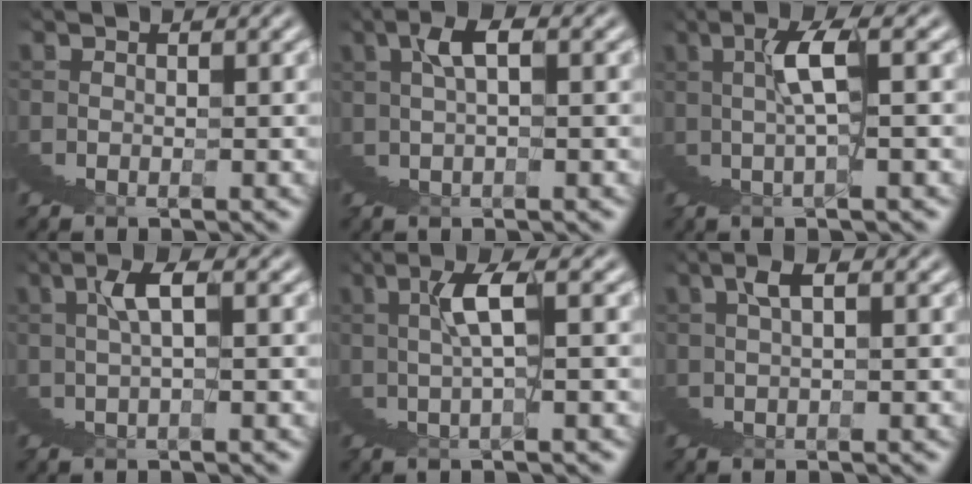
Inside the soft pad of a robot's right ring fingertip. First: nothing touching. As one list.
[{"total": 3.5, "force": [2.3, 0.1, 2.6], "torque": [-0.025, 0.022, 0.035]}, {"total": 3.9, "force": [2.5, -1.2, 2.7], "torque": [-0.033, 0.033, 0.034]}, {"total": 3.4, "force": [2.5, -0.4, 2.2], "torque": [-0.020, 0.025, 0.037]}, {"total": 3.8, "force": [2.7, -1.2, 2.4], "torque": [-0.026, 0.032, 0.037]}, {"total": 2.5, "force": [1.8, -0.1, 1.7], "torque": [-0.018, 0.016, 0.029]}]